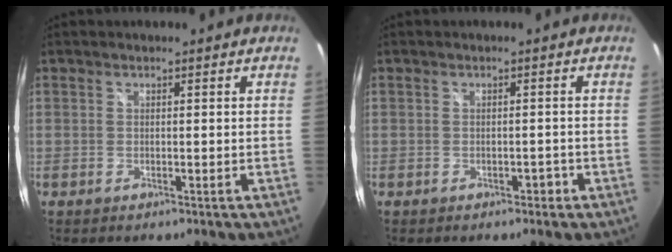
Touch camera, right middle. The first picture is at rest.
{"total": 1.3, "force": [-0.9, 0.9, 0.4], "torque": [-0.004, 0.000, -0.010]}